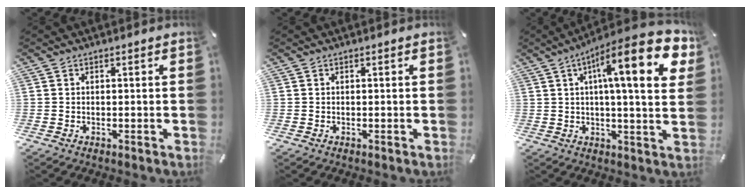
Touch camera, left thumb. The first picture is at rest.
{"total": 0.0}
{"total": 20.2, "force": [7.7, 4.5, 18.1], "torque": [-0.270, -0.036, 0.102]}